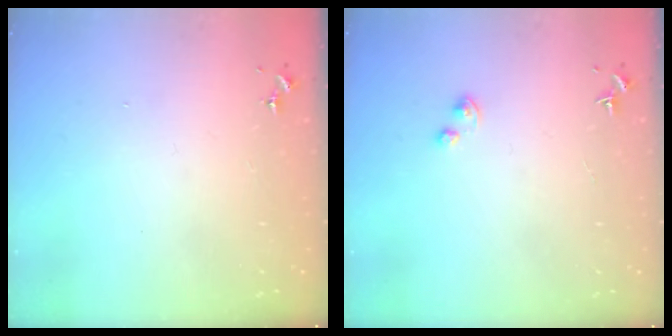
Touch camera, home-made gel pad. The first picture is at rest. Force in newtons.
{"total": 1.6, "press": 1.5, "slide": 0.3}